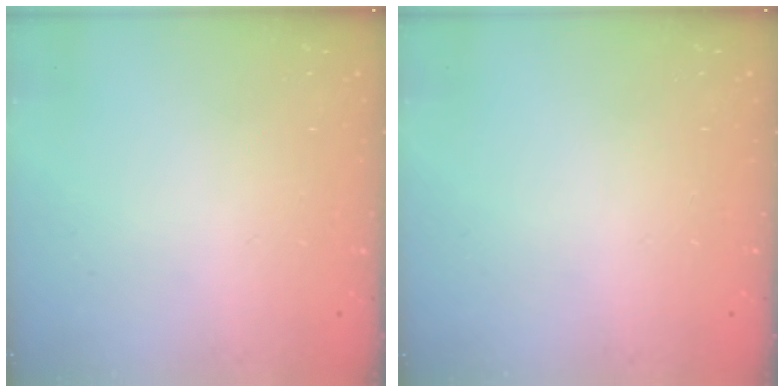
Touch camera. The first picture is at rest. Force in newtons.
{"total": 0.0}